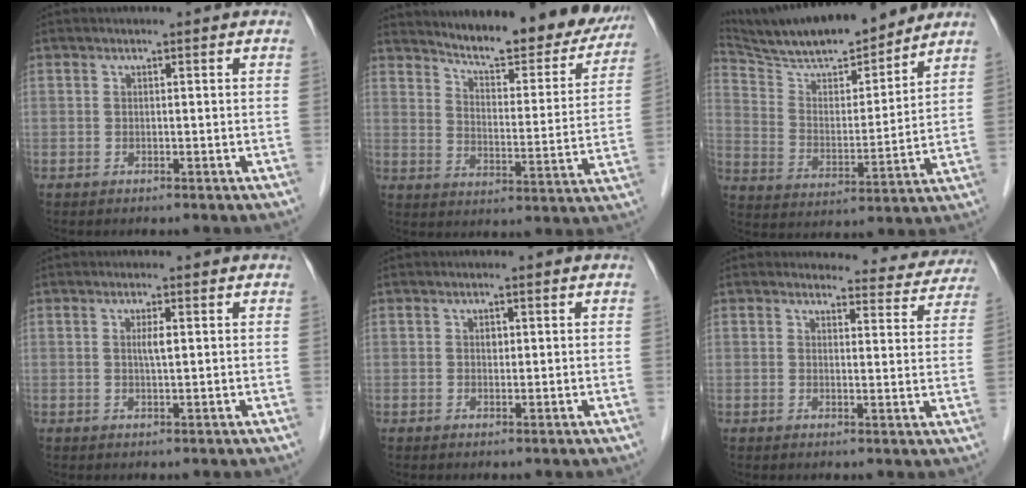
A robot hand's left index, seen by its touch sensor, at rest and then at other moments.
{"total": 17.9, "force": [16.5, 3.6, 6.0], "torque": [-0.074, -0.033, 0.214]}
{"total": 17.8, "force": [16.0, 2.8, 7.4], "torque": [-0.134, 0.001, 0.267]}
{"total": 1.7, "force": [0.4, 0.2, 1.6], "torque": [-0.033, 0.000, 0.007]}
{"total": 0.8, "force": [0.3, 0.6, 0.5], "torque": [-0.008, 0.001, 0.005]}
{"total": 9.3, "force": [8.9, 2.7, 0.1], "torque": [0.030, -0.020, 0.076]}